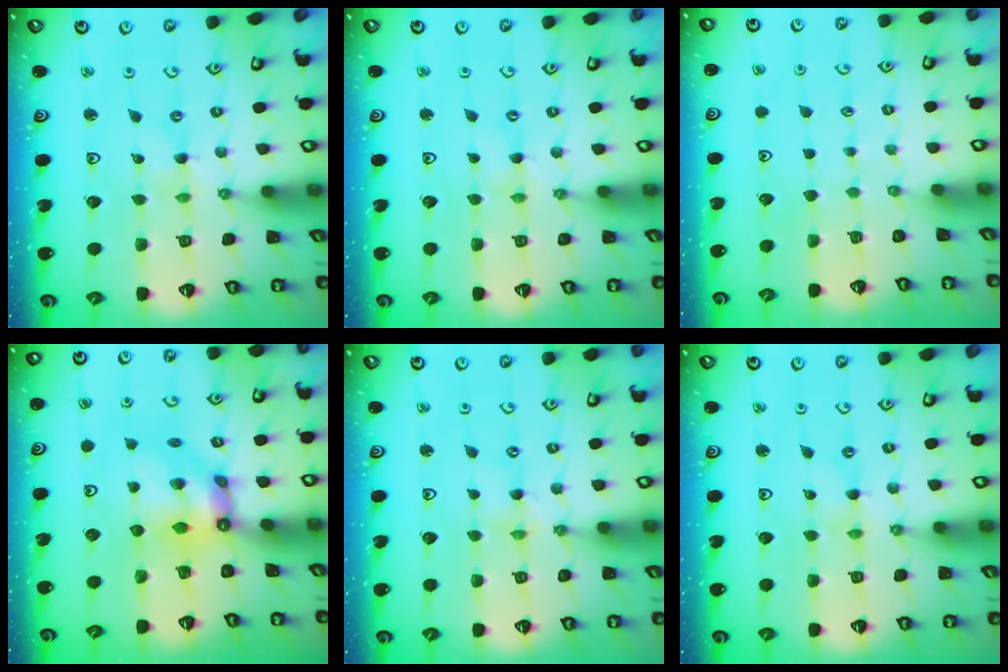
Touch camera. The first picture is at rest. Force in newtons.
{"total": 1.0, "press": 1.0, "slide": 0.0}
{"total": 0.6, "press": 0.6, "slide": 0.1}
{"total": 7.6, "press": 7.6, "slide": 0.5}
{"total": 0.0}
{"total": 0.0}